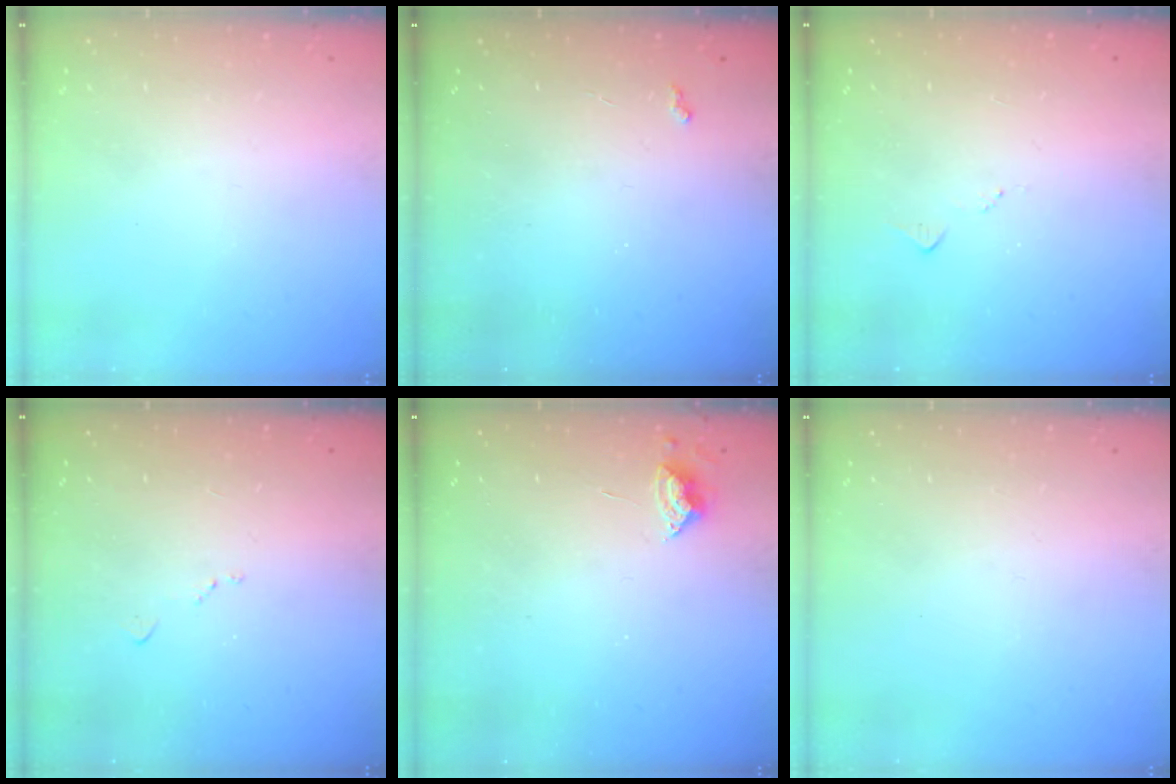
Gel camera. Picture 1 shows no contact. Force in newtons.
{"total": 2.5, "press": 2.4, "slide": 0.4}
{"total": 4.8, "press": 4.8, "slide": 0.7}
{"total": 7.2, "press": 7.2, "slide": 0.9}
{"total": 5.8, "press": 5.8, "slide": 0.8}
{"total": 0.0}